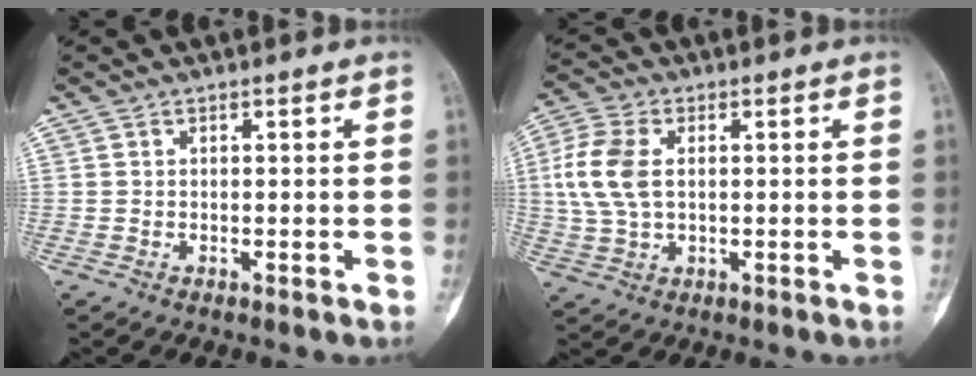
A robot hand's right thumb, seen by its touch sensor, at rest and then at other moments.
{"total": 9.5, "force": [1.1, 6.0, 7.3], "torque": [-0.168, 0.010, 0.022]}